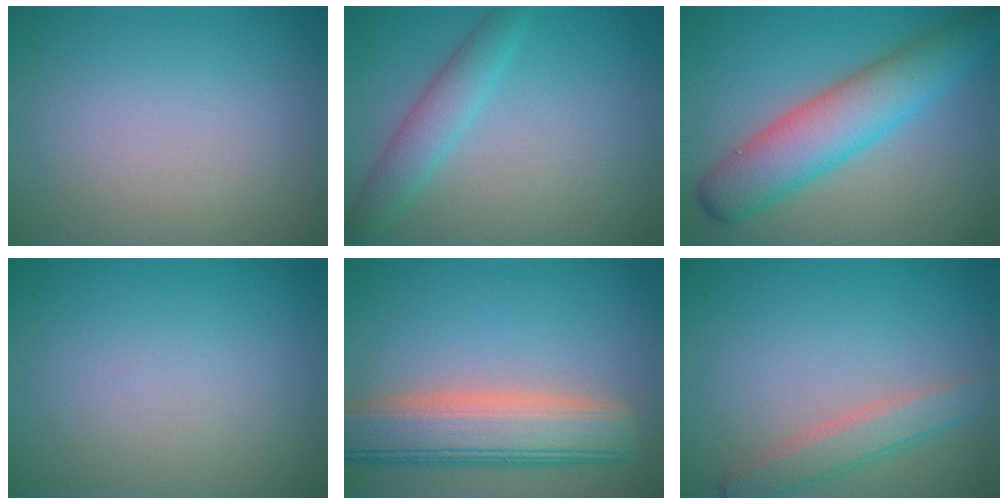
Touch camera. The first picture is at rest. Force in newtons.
{"total": 3.0, "press": 3.0, "slide": 0.1}
{"total": 7.1, "press": 7.1, "slide": 0.1}
{"total": 0.0}
{"total": 8.0, "press": 7.9, "slide": 0.8}
{"total": 2.9, "press": 2.9, "slide": 0.1}